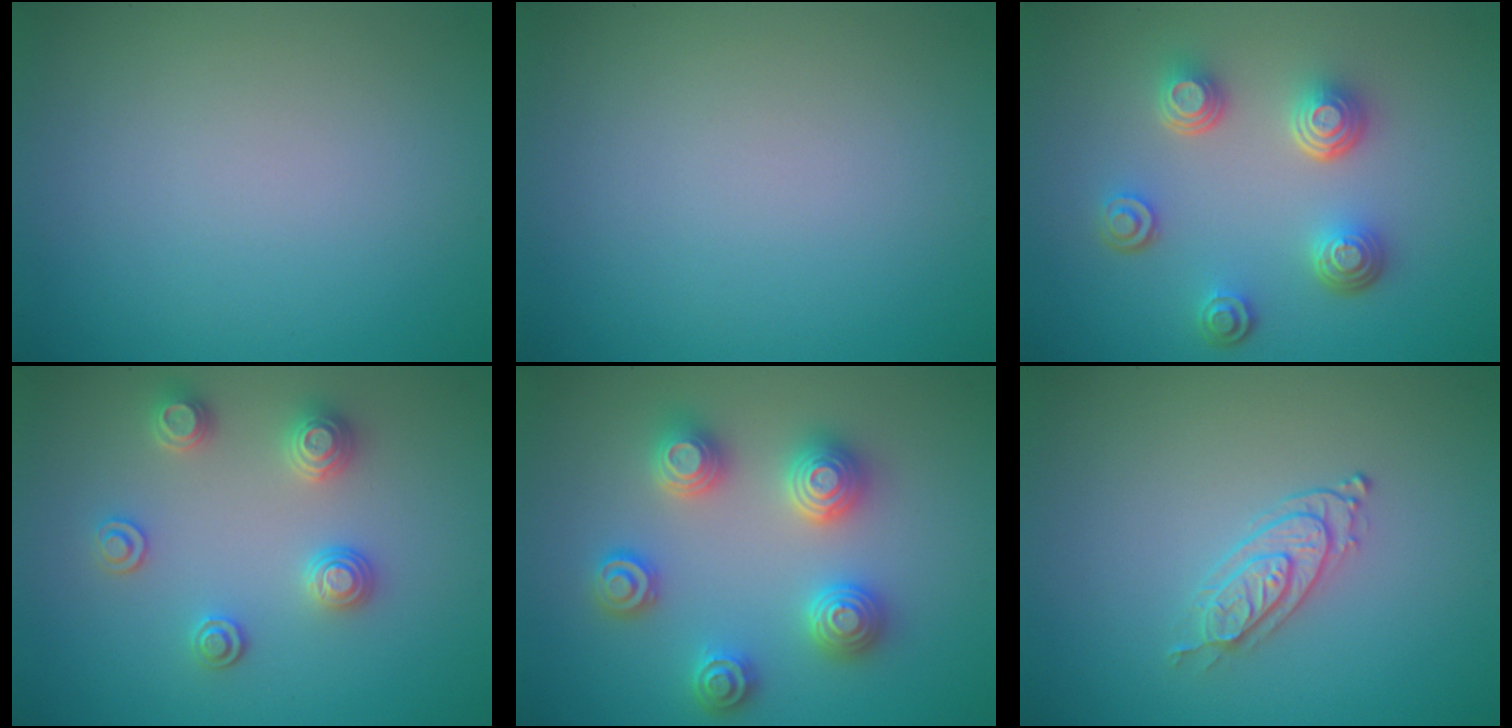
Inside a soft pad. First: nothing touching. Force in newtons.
{"total": 0.0}
{"total": 4.6, "press": 3.5, "slide": 2.9}
{"total": 2.9, "press": 2.8, "slide": 0.6}
{"total": 4.8, "press": 4.7, "slide": 0.6}
{"total": 2.3, "press": 2.0, "slide": 1.1}